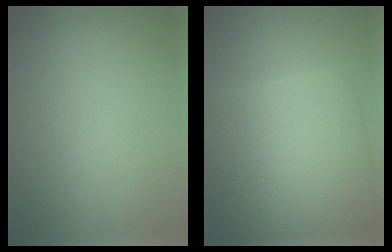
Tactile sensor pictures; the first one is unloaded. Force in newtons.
{"total": 10.6, "press": 10.6, "slide": 0.1}